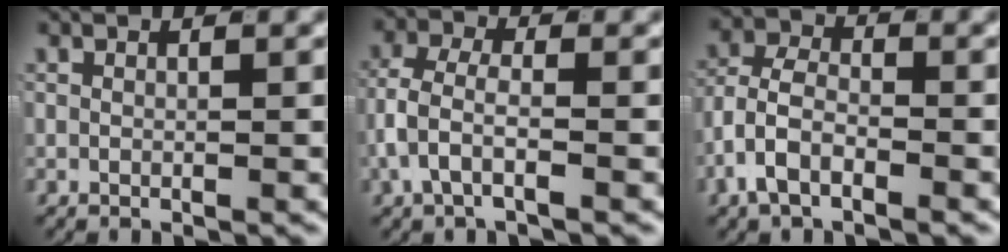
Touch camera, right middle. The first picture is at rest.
{"total": 3.9, "force": [-1.5, 2.1, 2.9], "torque": [-0.068, -0.009, -0.024]}
{"total": 4.5, "force": [-1.9, 2.8, 3.0], "torque": [-0.056, -0.005, -0.038]}